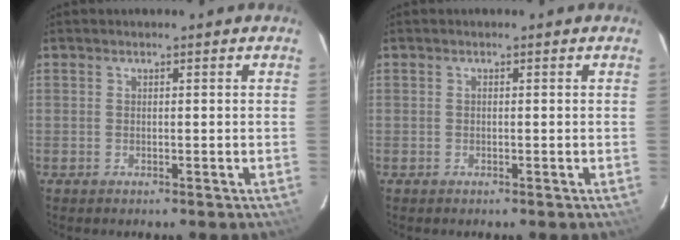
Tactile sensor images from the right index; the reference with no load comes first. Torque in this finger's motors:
{"motor_torque": [0.14, -0.03, 0.13, 0.01]}